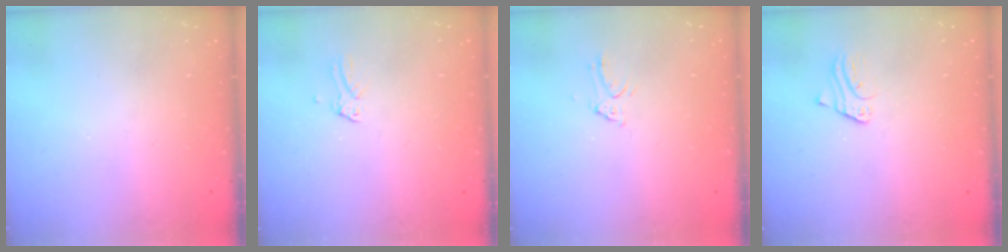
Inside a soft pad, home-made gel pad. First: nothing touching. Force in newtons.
{"total": 0.0}
{"total": 3.0, "press": 3.0, "slide": 0.1}
{"total": 1.7, "press": 1.7, "slide": 0.3}